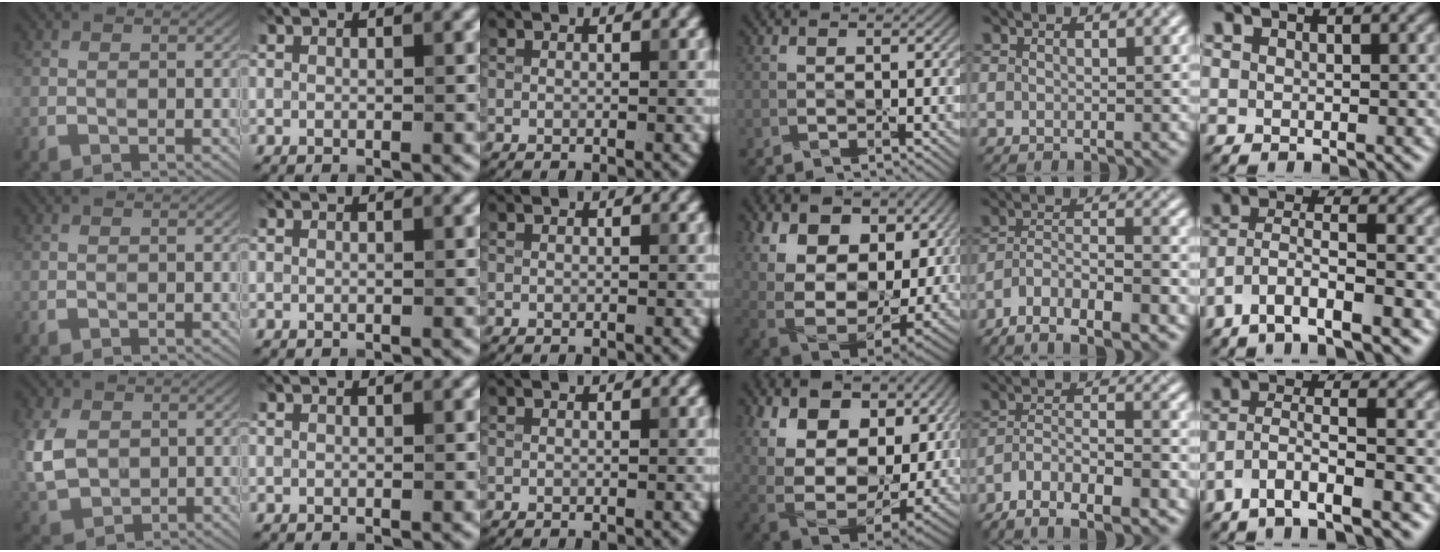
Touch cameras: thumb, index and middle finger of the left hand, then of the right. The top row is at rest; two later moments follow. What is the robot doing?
{"motion": "wipe", "object": "glasses"}